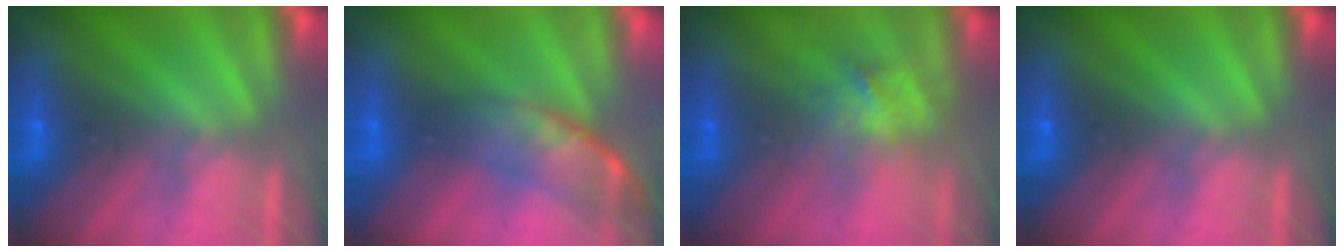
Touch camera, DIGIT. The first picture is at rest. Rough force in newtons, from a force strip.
{"total": 2.4}
{"total": 2.8}
{"total": 0.0}